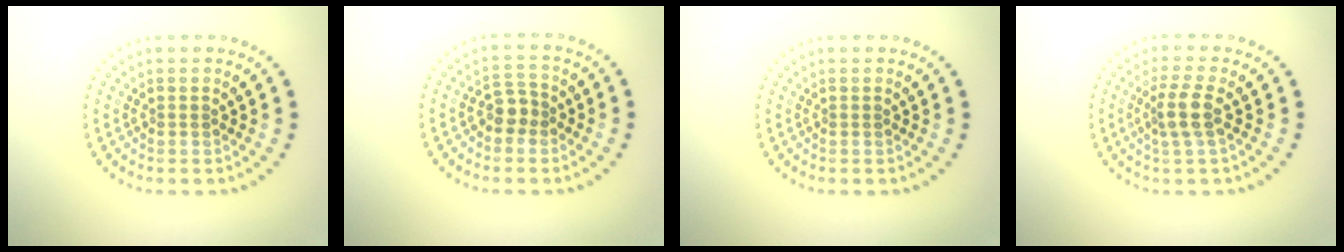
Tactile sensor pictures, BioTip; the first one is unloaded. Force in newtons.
{"total": 2.0, "press": 1.8, "slide": 0.9}
{"total": 0.0}
{"total": 2.7, "press": 2.2, "slide": 1.5}